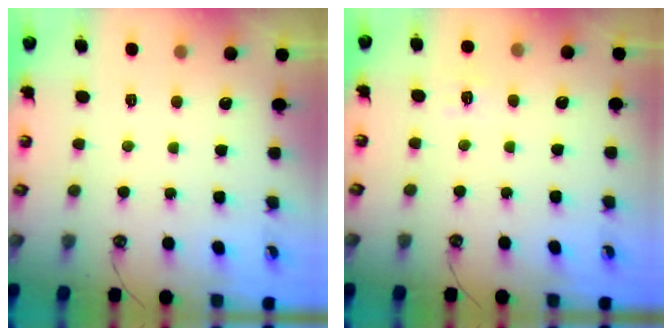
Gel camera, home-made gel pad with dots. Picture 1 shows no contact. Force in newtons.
{"total": 6.1, "press": 6.1, "slide": 0.3}